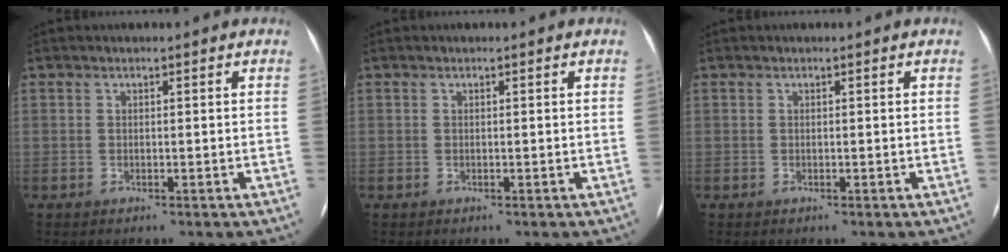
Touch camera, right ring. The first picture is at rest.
{"total": 0.0}
{"total": 0.0}